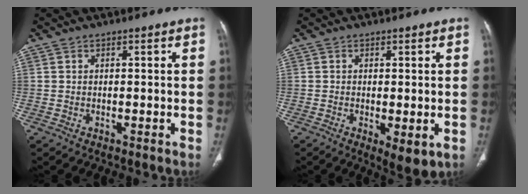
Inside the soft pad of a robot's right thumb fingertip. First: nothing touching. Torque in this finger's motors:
{"motor_torque": [-0.61, 0.03, -0.18, 0.07, -0.01]}